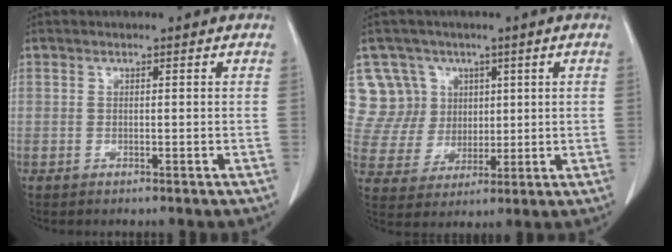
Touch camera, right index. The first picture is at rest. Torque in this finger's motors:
{"motor_torque": [-0.28, 0.42, 0.01, -0.01]}